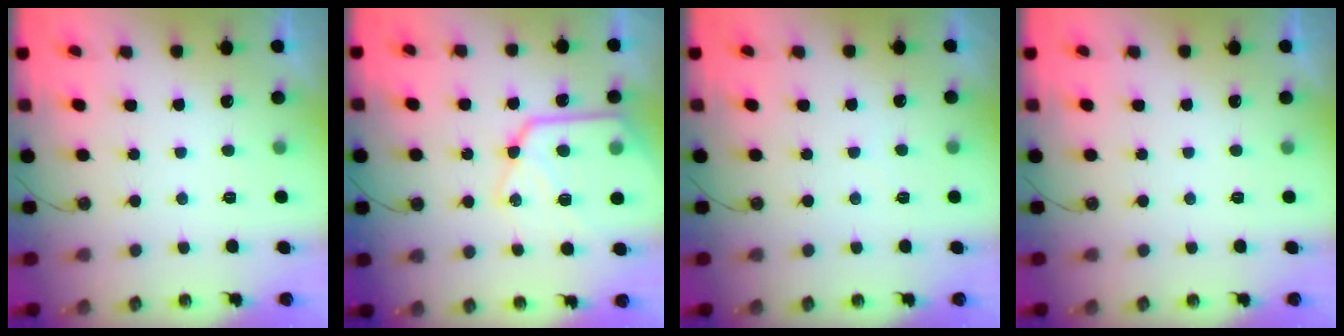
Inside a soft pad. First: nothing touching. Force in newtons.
{"total": 19.8, "press": 19.7, "slide": 1.9}
{"total": 1.7, "press": 1.6, "slide": 0.4}
{"total": 0.0}